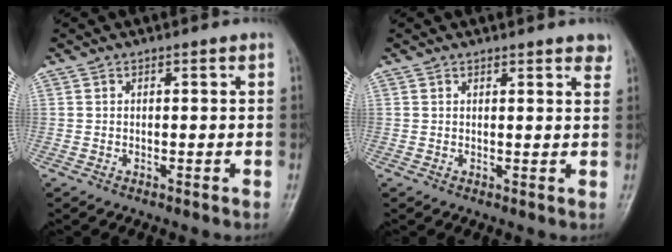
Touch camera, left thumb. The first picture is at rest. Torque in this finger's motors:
{"motor_torque": [0.06, 0.20, -0.22, -0.31, 0.03]}